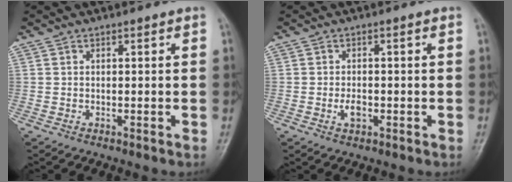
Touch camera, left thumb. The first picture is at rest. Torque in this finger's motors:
{"motor_torque": [0.02, 0.08, 0.34, 0.14, 0.00]}